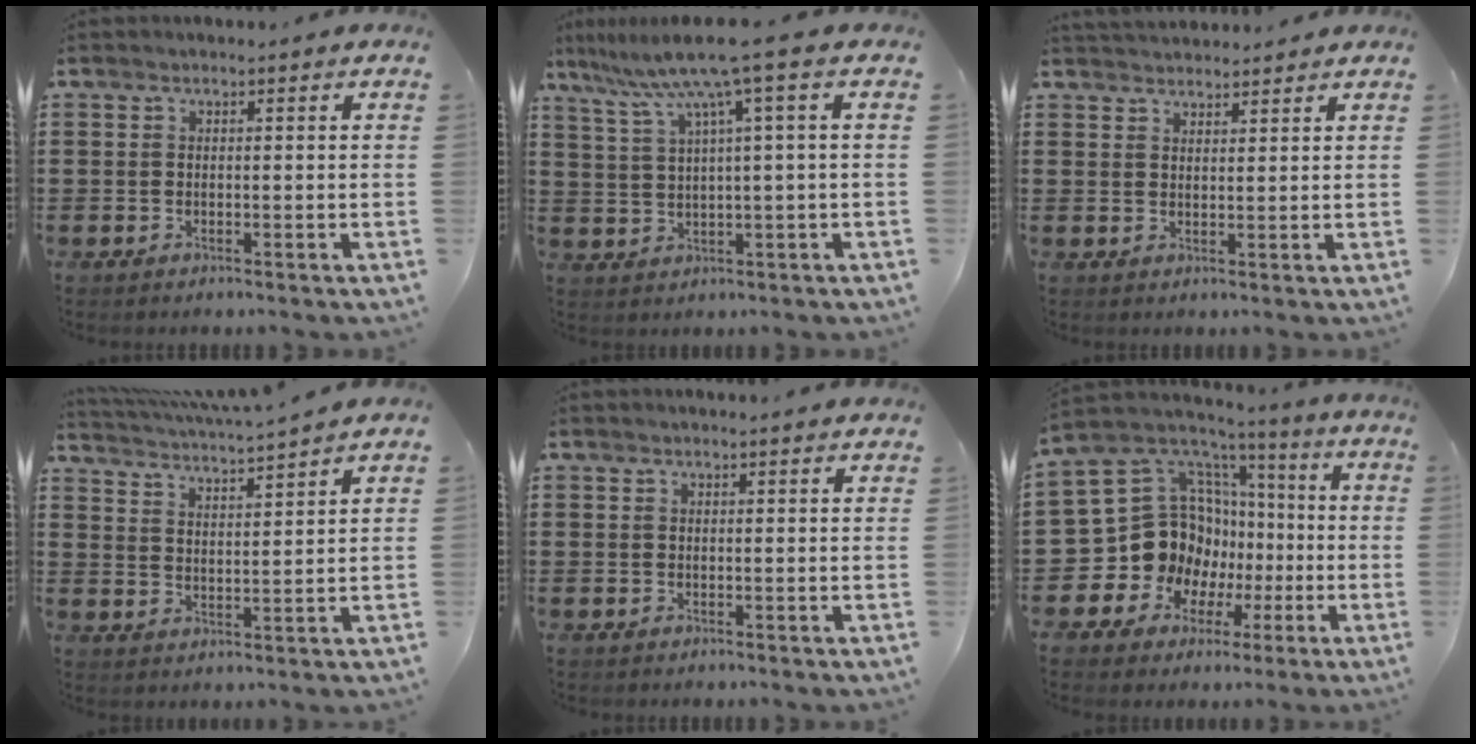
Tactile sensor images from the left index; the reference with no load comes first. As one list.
[{"total": 8.3, "force": [3.9, -0.5, 7.4], "torque": [-0.157, -0.018, 0.061]}, {"total": 2.4, "force": [2.4, 0.2, -0.2], "torque": [-0.002, -0.005, 0.047]}, {"total": 4.0, "force": [3.9, -0.5, 0.9], "torque": [-0.035, -0.027, 0.063]}, {"total": 1.2, "force": [1.2, -0.2, 0.3], "torque": [-0.006, -0.003, 0.023]}, {"total": 14.1, "force": [-1.6, 13.0, 5.0], "torque": [-0.155, -0.025, -0.009]}]